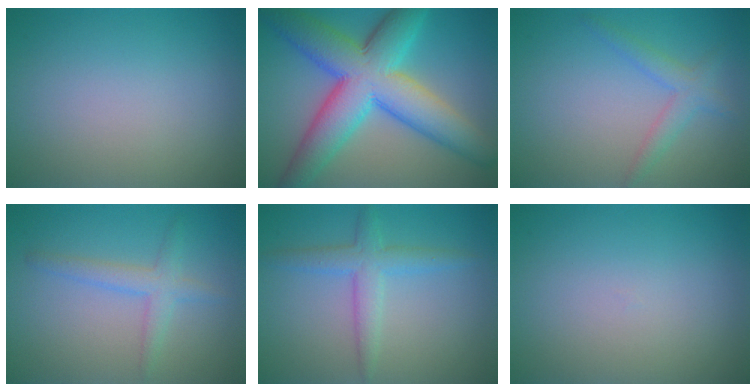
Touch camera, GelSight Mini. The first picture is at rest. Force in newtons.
{"total": 11.6, "press": 11.6, "slide": 0.3}
{"total": 2.3, "press": 2.3, "slide": 0.1}
{"total": 2.4, "press": 2.4, "slide": 0.2}
{"total": 3.0, "press": 3.0, "slide": 0.1}
{"total": 0.0}